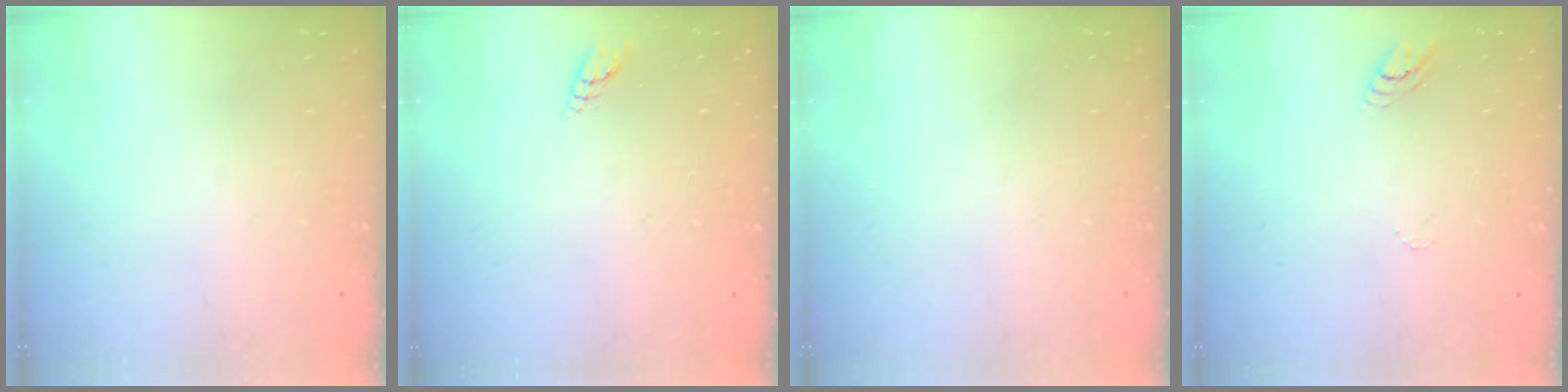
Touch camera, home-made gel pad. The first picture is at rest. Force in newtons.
{"total": 2.9, "press": 2.9, "slide": 0.3}
{"total": 0.0}
{"total": 3.6, "press": 3.6, "slide": 0.4}